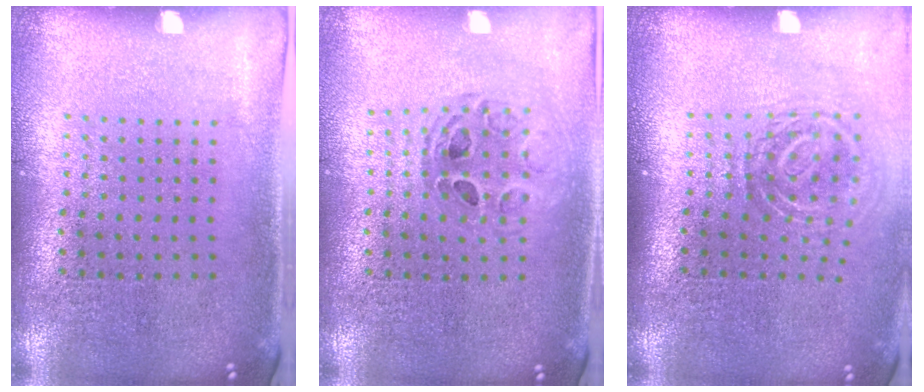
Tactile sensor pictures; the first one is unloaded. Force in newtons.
{"total": 0.9, "press": 0.8, "slide": 0.1}
{"total": 1.8, "press": 1.2, "slide": 1.4}